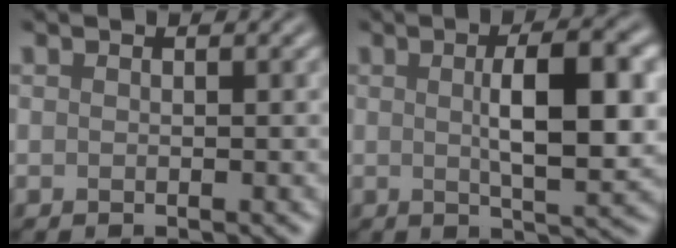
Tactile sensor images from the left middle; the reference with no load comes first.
{"total": 7.7, "force": [0.7, 2.2, 7.4], "torque": [-0.108, 0.006, 0.012]}